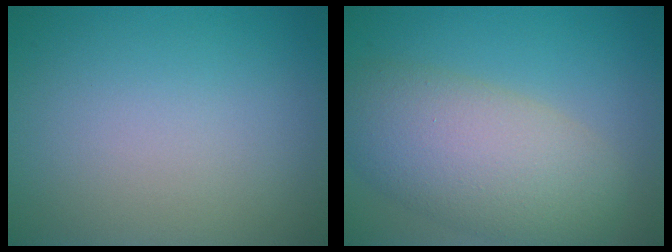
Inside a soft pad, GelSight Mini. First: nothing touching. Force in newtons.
{"total": 7.9, "press": 7.9, "slide": 0.3}